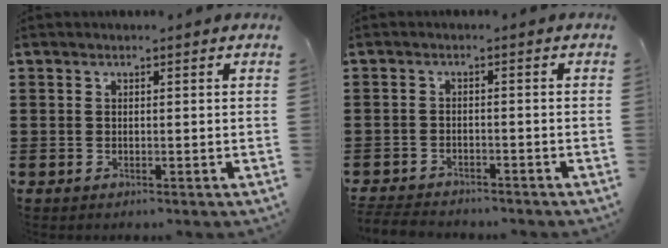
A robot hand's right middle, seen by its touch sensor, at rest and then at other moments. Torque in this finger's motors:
{"motor_torque": [2.14, 0.00, 0.09, 0.07]}